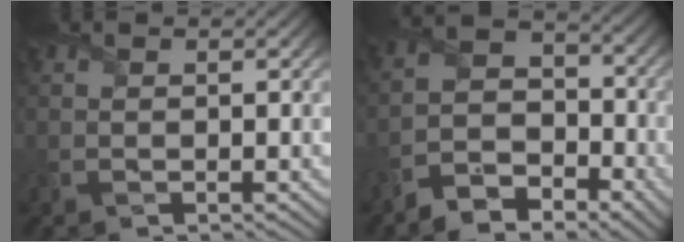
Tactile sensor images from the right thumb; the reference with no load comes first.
{"total": 7.3, "force": [-5.3, 3.6, 3.5], "torque": [-0.067, -0.003, -0.113]}